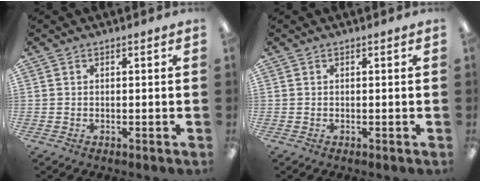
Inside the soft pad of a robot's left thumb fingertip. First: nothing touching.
{"total": 0.0}